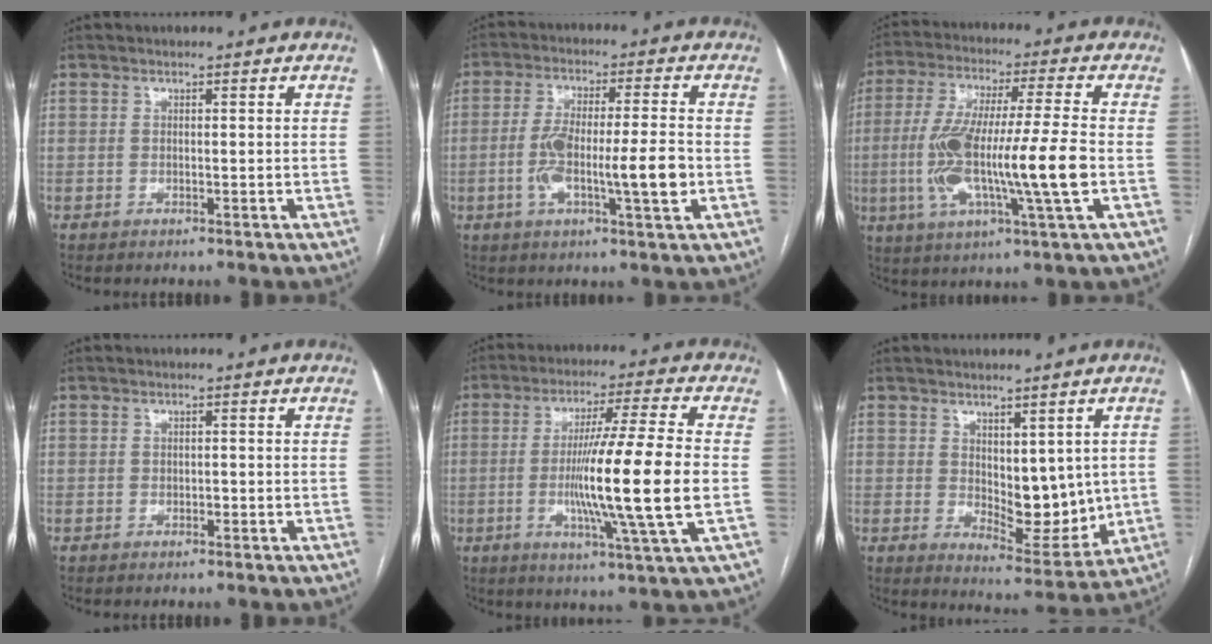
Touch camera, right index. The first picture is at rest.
{"total": 11.2, "force": [-2.2, 1.5, 10.8], "torque": [-0.193, 0.006, -0.038]}
{"total": 17.3, "force": [-2.7, 0.9, 17.1], "torque": [-0.333, -0.005, -0.050]}
{"total": 0.6, "force": [-0.1, 0.5, 0.4], "torque": [-0.005, 0.001, -0.004]}
{"total": 16.0, "force": [-1.9, -1.3, 15.8], "torque": [-0.283, -0.016, -0.042]}
{"total": 8.9, "force": [0.9, 4.5, 7.6], "torque": [-0.101, -0.013, 0.033]}